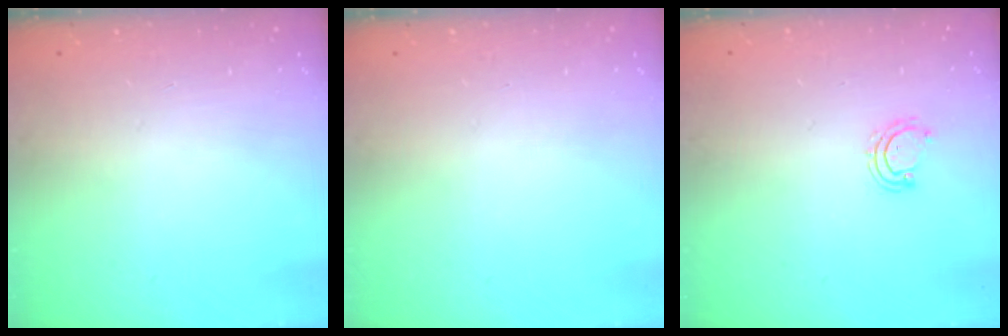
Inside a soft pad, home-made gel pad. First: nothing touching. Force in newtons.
{"total": 0.0}
{"total": 3.2, "press": 3.1, "slide": 0.2}